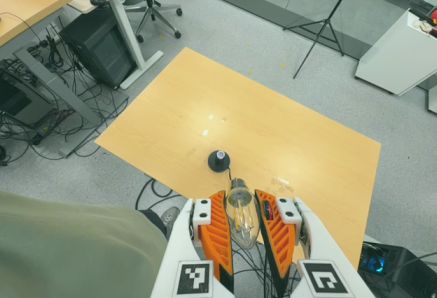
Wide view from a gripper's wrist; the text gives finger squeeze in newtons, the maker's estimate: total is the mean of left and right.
{"total": 20.0, "left": 22.2, "right": 17.8}